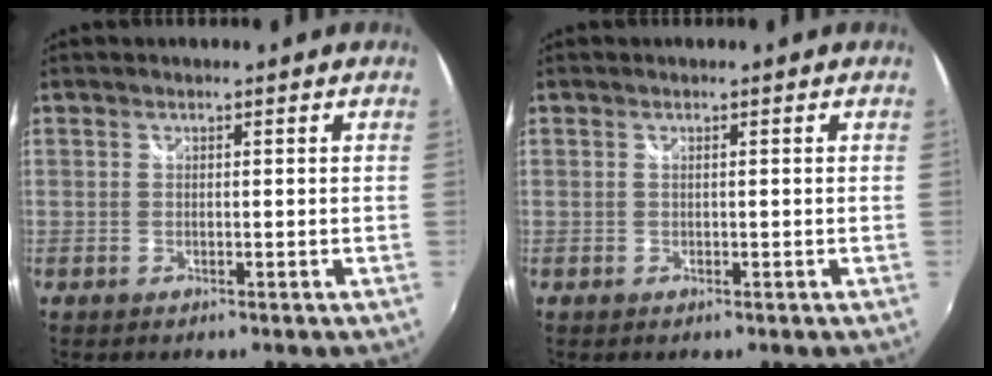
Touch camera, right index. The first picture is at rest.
{"total": 0.0}